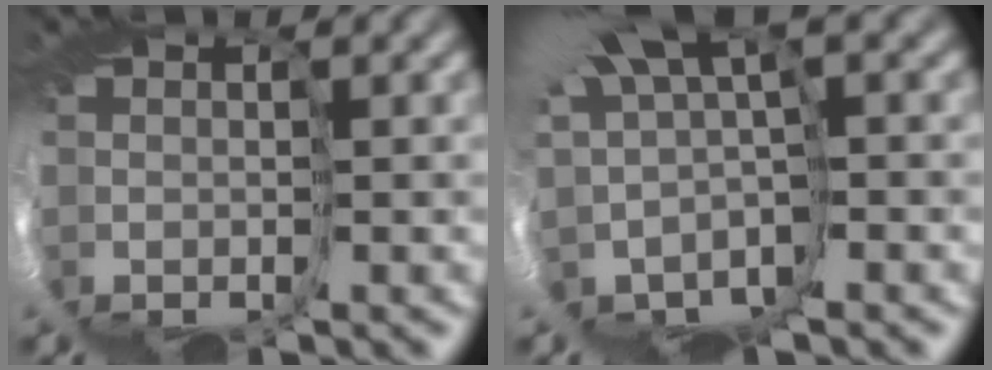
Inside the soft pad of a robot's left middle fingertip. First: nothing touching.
{"total": 8.1, "force": [1.2, 4.0, 6.9], "torque": [-0.167, -0.007, 0.028]}